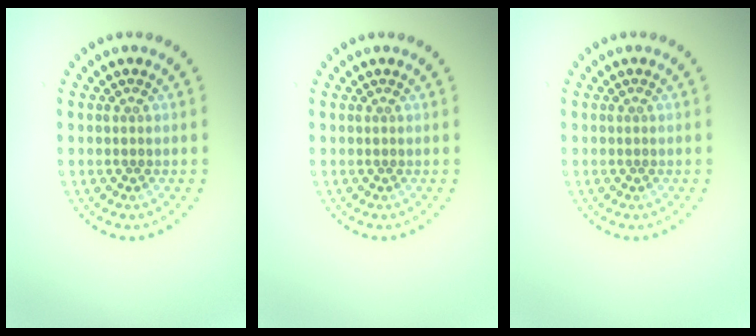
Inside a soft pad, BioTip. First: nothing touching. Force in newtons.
{"total": 0.0}
{"total": 0.0}